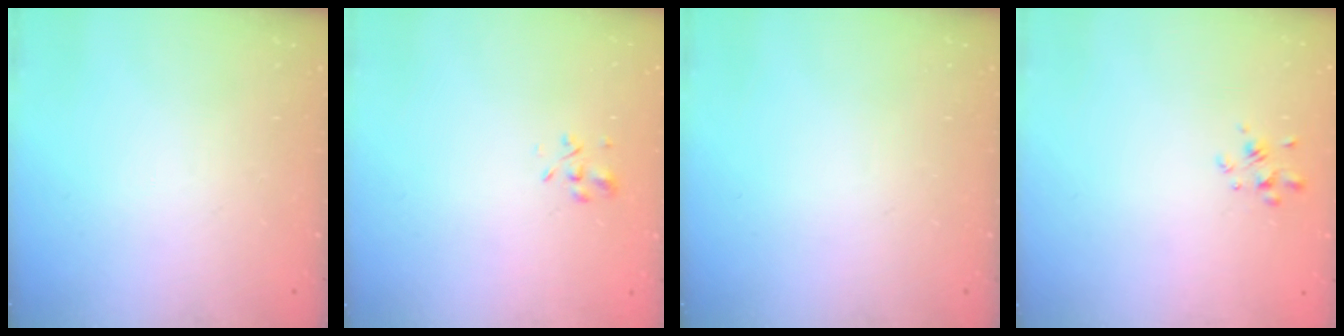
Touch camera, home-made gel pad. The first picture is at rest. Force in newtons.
{"total": 2.6, "press": 2.4, "slide": 1.0}
{"total": 0.0}
{"total": 2.2, "press": 2.0, "slide": 0.9}